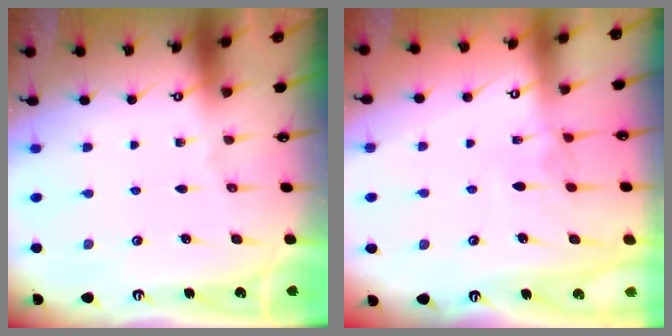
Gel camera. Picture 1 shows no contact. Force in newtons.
{"total": 1.2, "press": 1.1, "slide": 0.5}